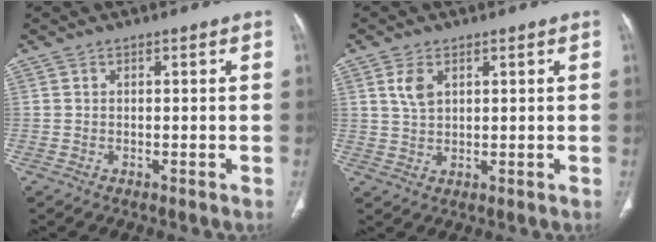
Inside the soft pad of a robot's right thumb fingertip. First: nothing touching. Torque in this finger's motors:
{"motor_torque": [-0.62, 0.57, 0.09, -0.20, 0.05]}